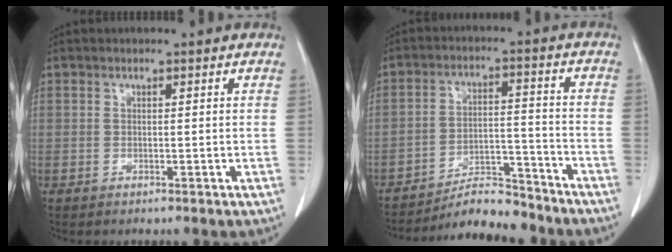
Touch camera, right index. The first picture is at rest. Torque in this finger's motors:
{"motor_torque": [0.02, 0.03, 0.07, 0.00]}